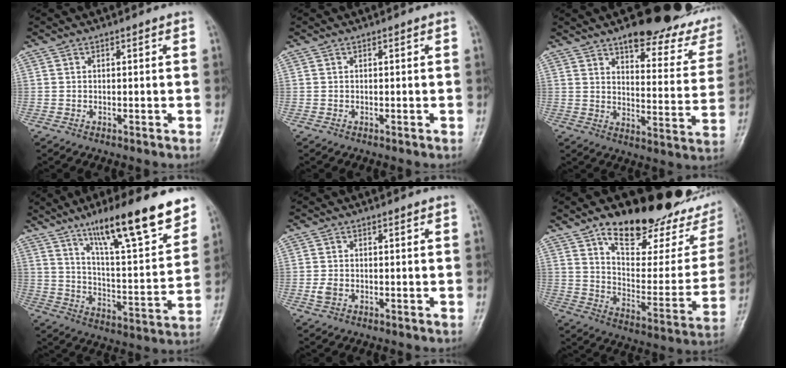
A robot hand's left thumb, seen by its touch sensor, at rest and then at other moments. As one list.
[{"total": 0.0}, {"total": 23.1, "force": [17.3, 8.3, 12.9], "torque": [-0.116, -0.082, 0.209]}, {"total": 21.2, "force": [14.1, 4.2, 15.3], "torque": [-0.208, -0.061, 0.226]}, {"total": 1.8, "force": [-0.4, 1.3, 1.3], "torque": [-0.028, 0.000, -0.008]}, {"total": 30.7, "force": [19.7, 12.5, 19.9], "torque": [-0.240, -0.069, 0.290]}]